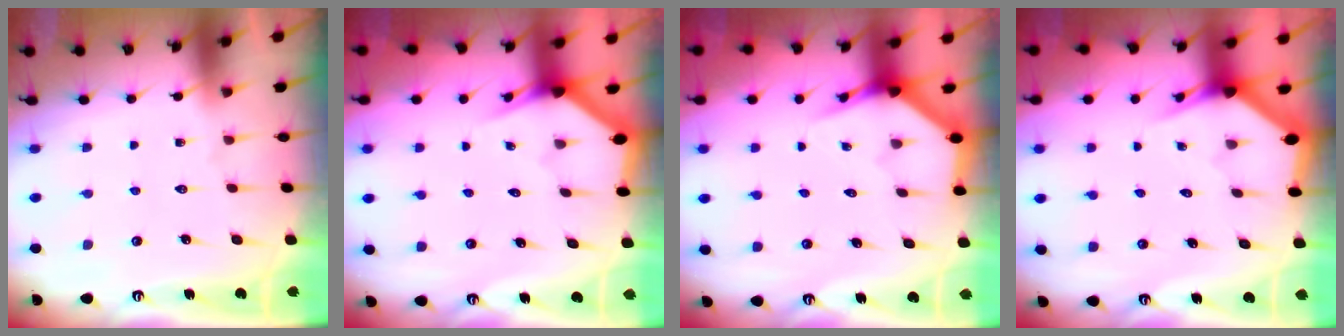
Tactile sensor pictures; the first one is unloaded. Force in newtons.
{"total": 3.0, "press": 3.0, "slide": 0.1}
{"total": 3.9, "press": 3.9, "slide": 0.2}
{"total": 2.9, "press": 2.9, "slide": 0.1}